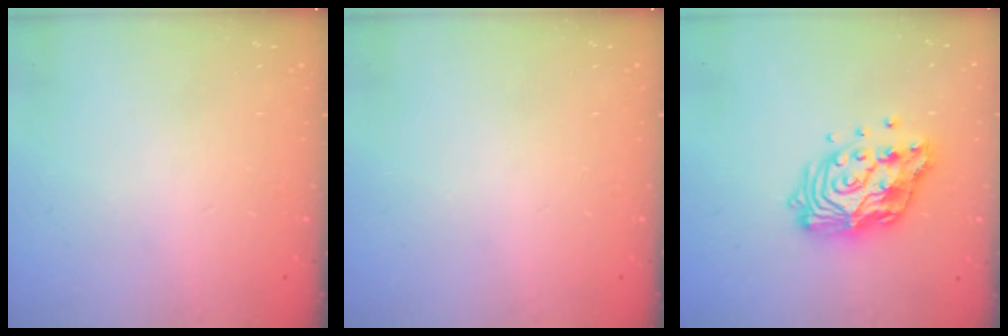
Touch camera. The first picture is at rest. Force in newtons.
{"total": 0.0}
{"total": 14.9, "press": 14.8, "slide": 1.5}